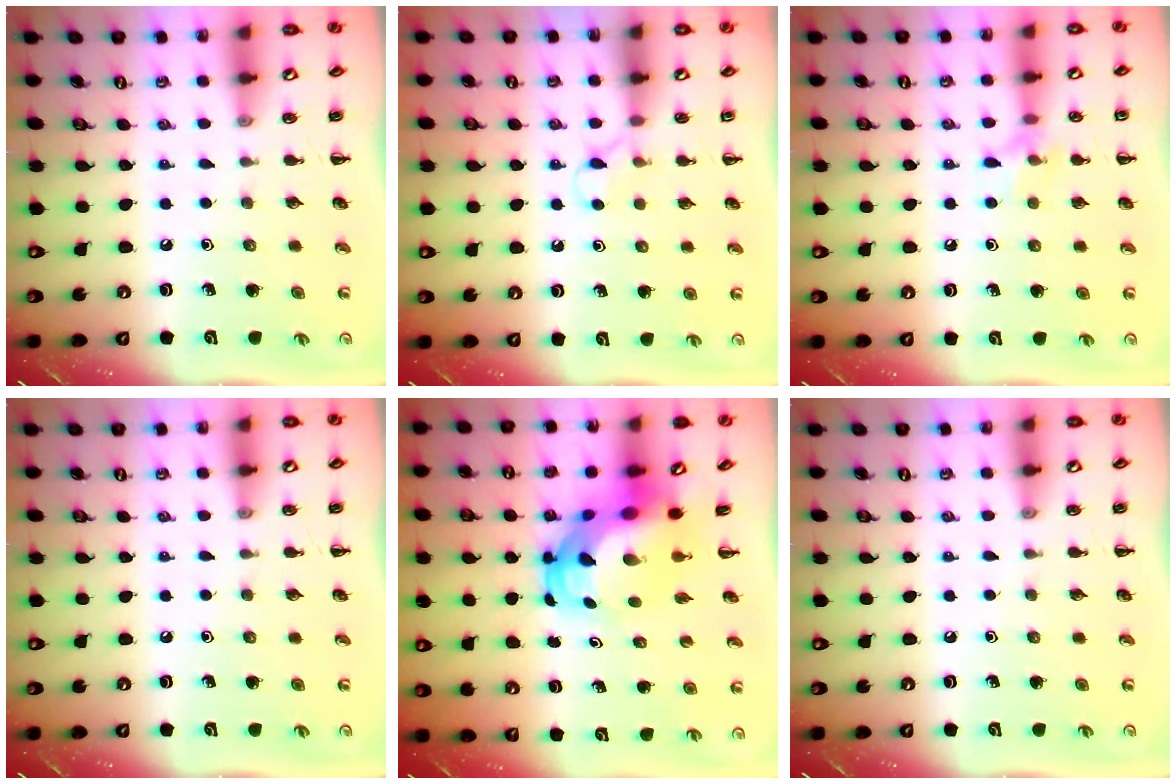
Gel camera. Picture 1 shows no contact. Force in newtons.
{"total": 3.6, "press": 3.4, "slide": 1.1}
{"total": 7.1, "press": 6.9, "slide": 1.8}
{"total": 0.0}
{"total": 7.8, "press": 7.6, "slide": 2.0}
{"total": 0.0}